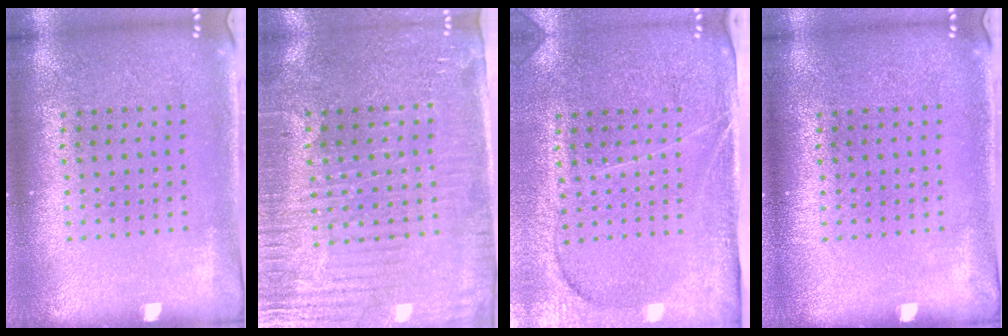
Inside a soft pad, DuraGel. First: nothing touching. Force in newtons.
{"total": 3.8, "press": 3.5, "slide": 1.3}
{"total": 4.0, "press": 3.5, "slide": 1.9}
{"total": 0.0}